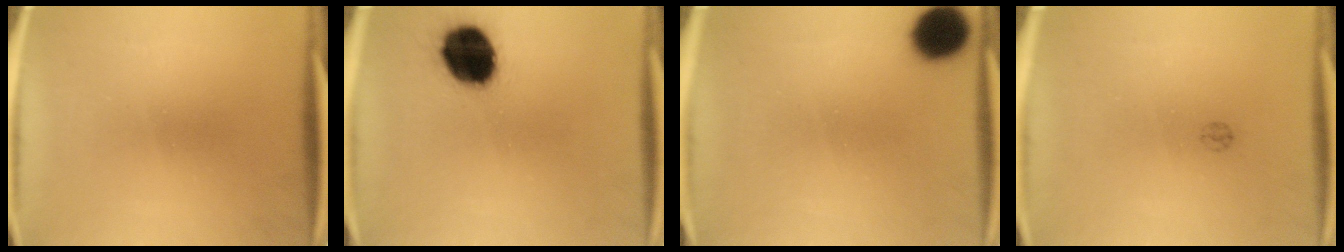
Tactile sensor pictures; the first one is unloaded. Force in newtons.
{"total": 16.1}
{"total": 10.4}
{"total": 1.0}